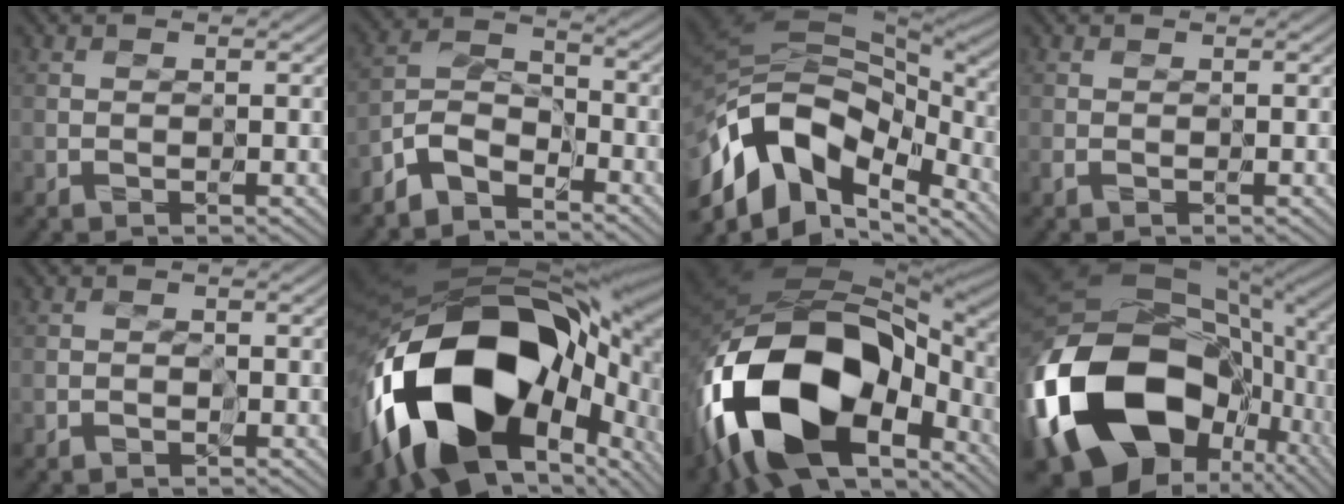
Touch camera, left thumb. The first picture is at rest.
{"total": 5.8, "force": [-4.6, 2.2, 2.6], "torque": [-0.053, 0.005, -0.109]}
{"total": 14.4, "force": [-6.5, 7.9, 10.2], "torque": [-0.239, -0.001, -0.116]}
{"total": 0.7, "force": [-0.3, 0.3, 0.5], "torque": [-0.015, 0.000, -0.007]}
{"total": 0.5, "force": [-0.5, 0.1, 0.0], "torque": [0.000, 0.002, -0.011]}
{"total": 20.6, "force": [-4.1, 11.9, 16.3], "torque": [-0.345, -0.043, -0.045]}
{"total": 20.4, "force": [-6.7, 11.6, 15.3], "torque": [-0.343, -0.019, -0.107]}
{"total": 21.4, "force": [-4.1, 15.4, 14.3], "torque": [-0.362, -0.023, -0.061]}